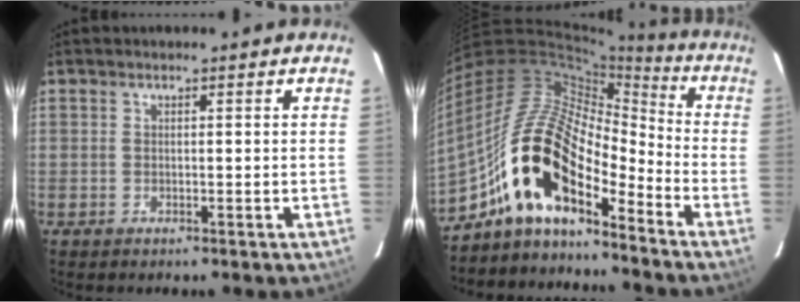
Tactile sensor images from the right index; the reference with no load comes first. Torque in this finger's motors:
{"motor_torque": [1.13, -0.63, 1.05, 0.21]}